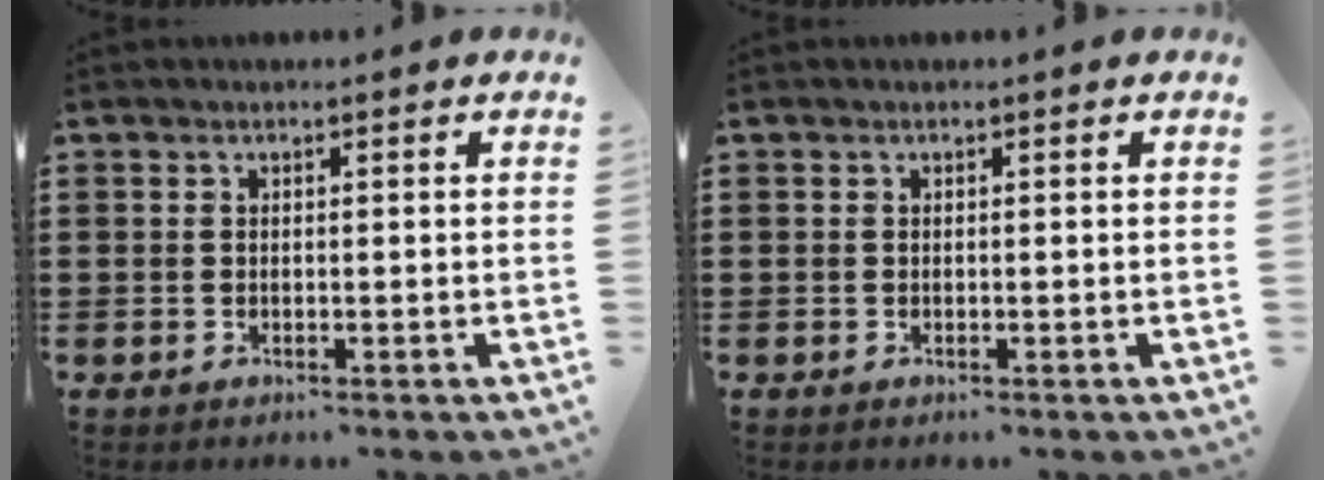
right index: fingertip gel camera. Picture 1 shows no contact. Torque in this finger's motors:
{"motor_torque": [0.48, 0.48, 0.00, 0.00]}